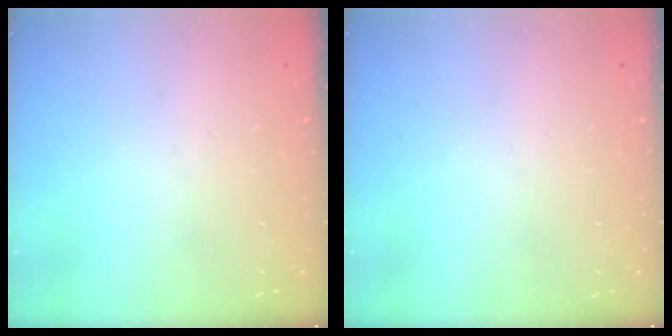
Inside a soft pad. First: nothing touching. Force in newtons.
{"total": 0.0}